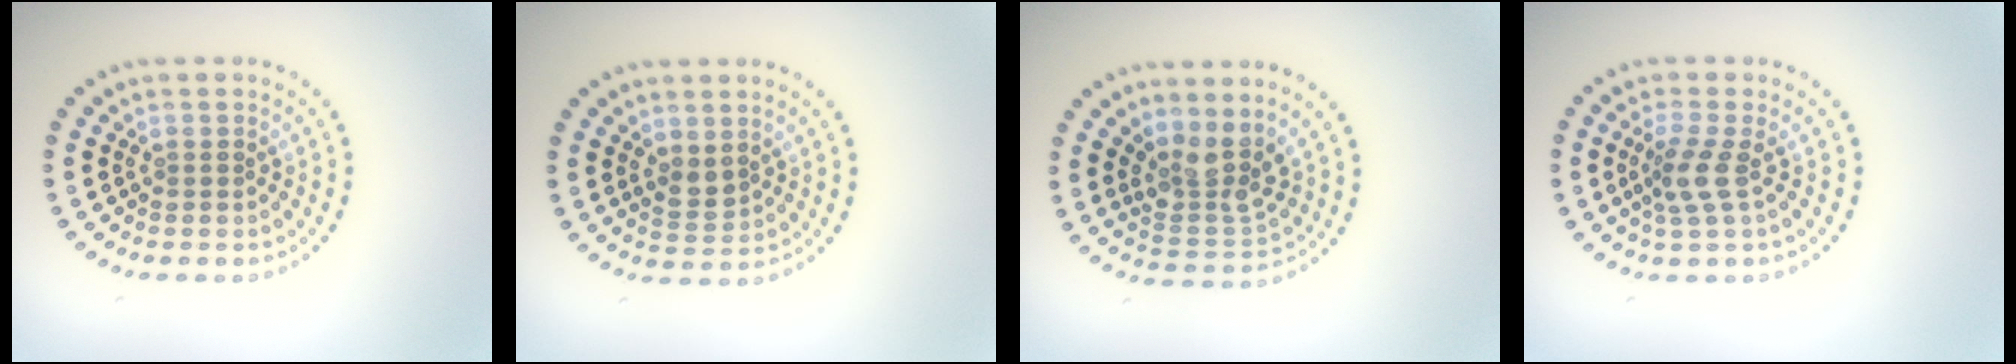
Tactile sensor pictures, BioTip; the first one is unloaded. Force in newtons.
{"total": 1.6, "press": 1.4, "slide": 0.7}
{"total": 3.8, "press": 3.1, "slide": 2.1}
{"total": 2.4, "press": 1.8, "slide": 1.6}